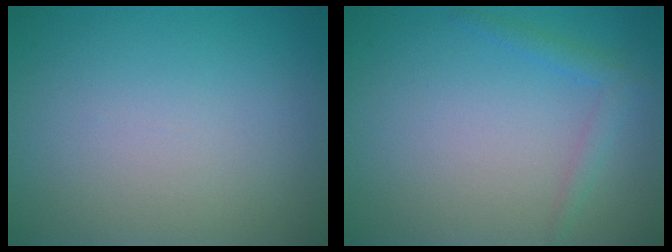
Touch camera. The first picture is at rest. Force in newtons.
{"total": 1.6, "press": 1.6, "slide": 0.1}